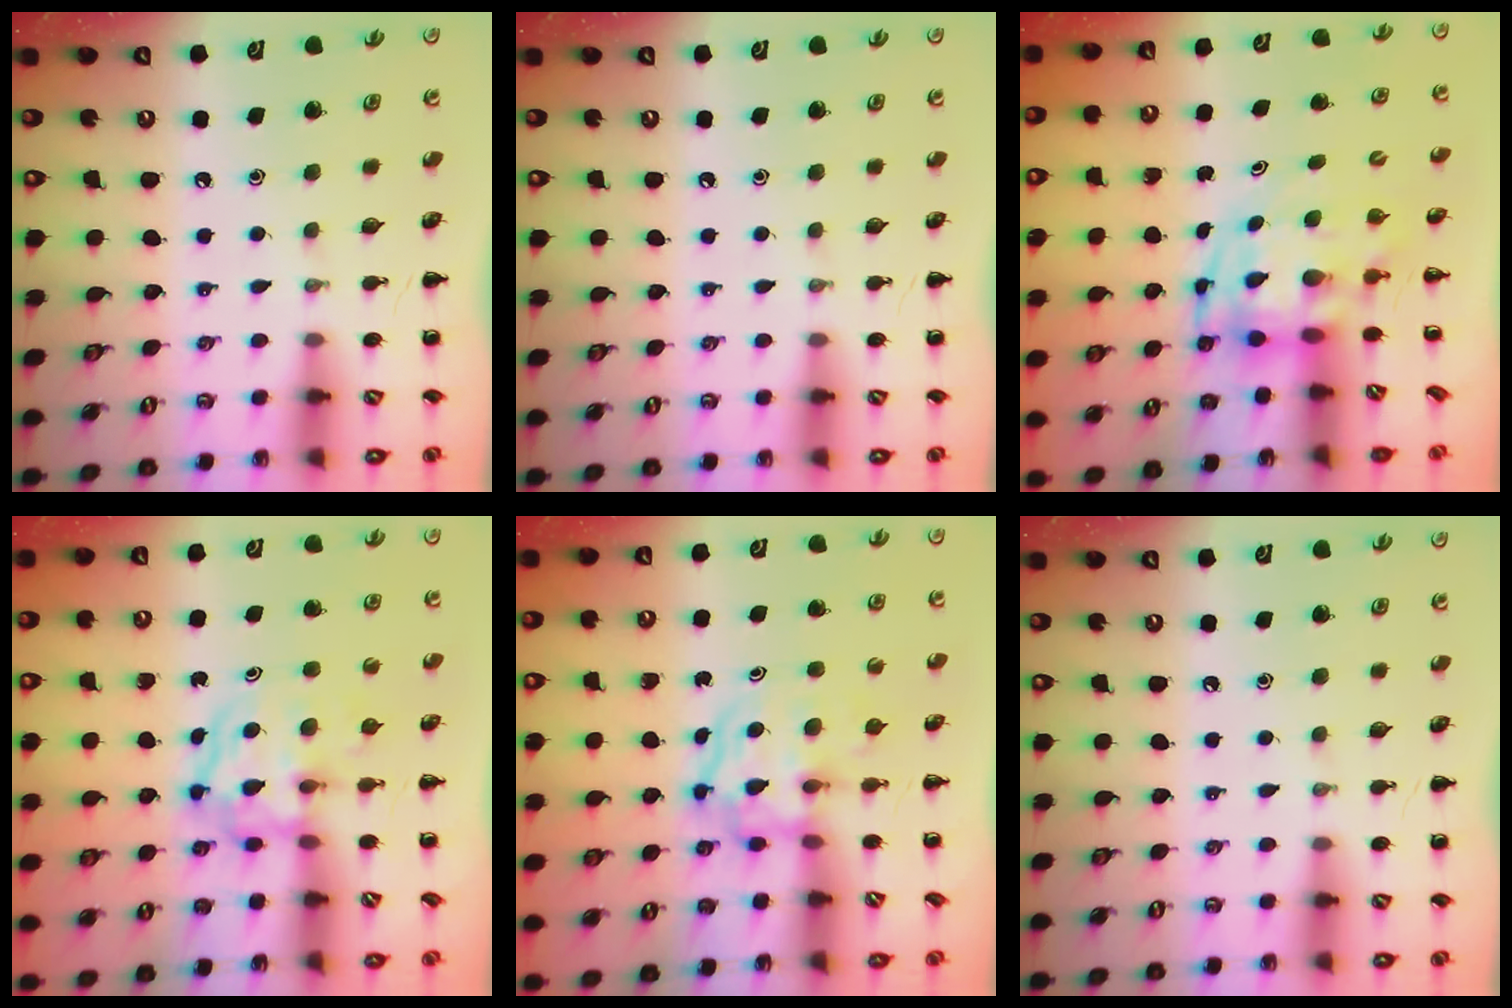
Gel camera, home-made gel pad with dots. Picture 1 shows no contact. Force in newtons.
{"total": 0.0}
{"total": 3.6, "press": 3.5, "slide": 0.8}
{"total": 3.9, "press": 3.9, "slide": 0.5}
{"total": 3.8, "press": 3.8, "slide": 0.5}
{"total": 0.0}